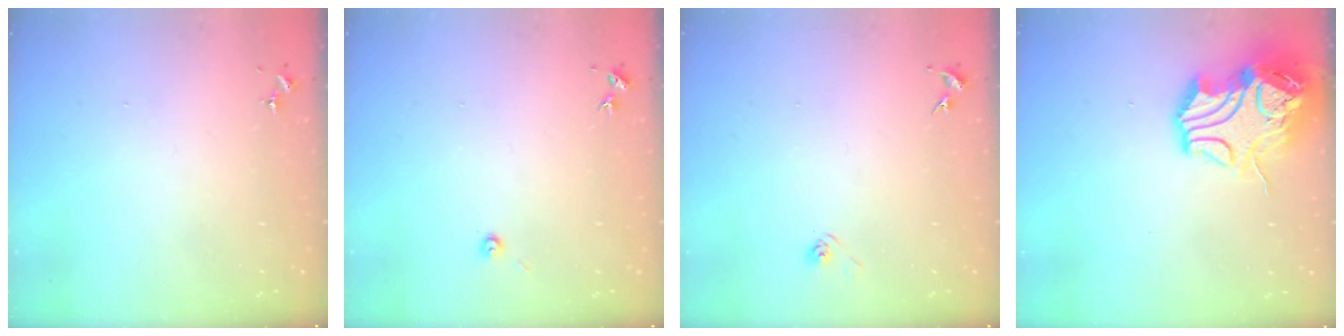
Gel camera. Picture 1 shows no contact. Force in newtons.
{"total": 3.0, "press": 3.0, "slide": 0.3}
{"total": 2.9, "press": 2.5, "slide": 1.5}
{"total": 17.6, "press": 17.4, "slide": 2.5}